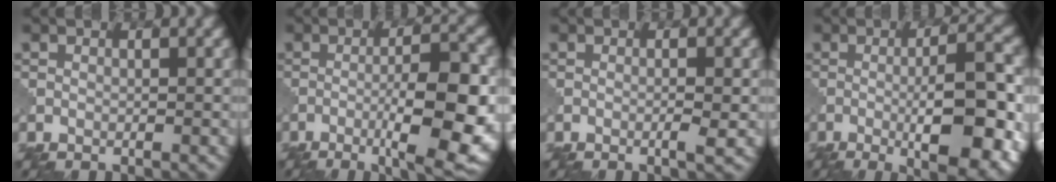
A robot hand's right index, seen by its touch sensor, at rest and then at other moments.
{"total": 9.6, "force": [-3.2, 2.0, 8.8], "torque": [-0.132, -0.002, -0.048]}
{"total": 1.6, "force": [-0.5, 0.0, 1.6], "torque": [-0.027, 0.000, -0.009]}
{"total": 10.9, "force": [-2.7, 2.8, 10.2], "torque": [-0.133, -0.001, -0.036]}